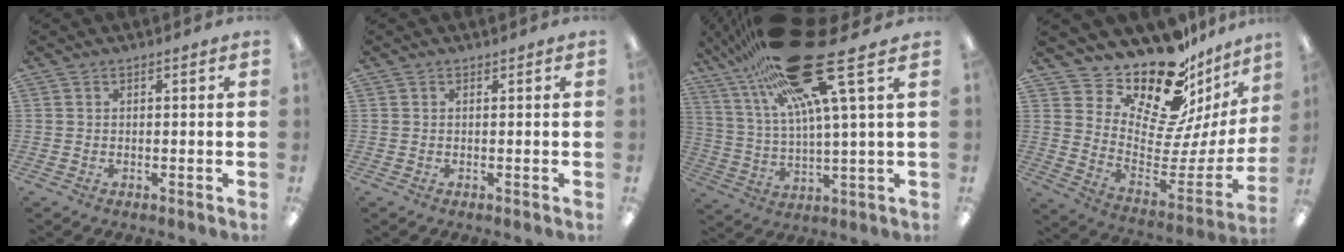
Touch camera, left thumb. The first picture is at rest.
{"total": 0.0}
{"total": 27.3, "force": [15.6, 6.7, 21.4], "torque": [-0.381, -0.074, 0.248]}
{"total": 19.2, "force": [16.6, 6.0, 7.5], "torque": [-0.112, -0.166, 0.279]}